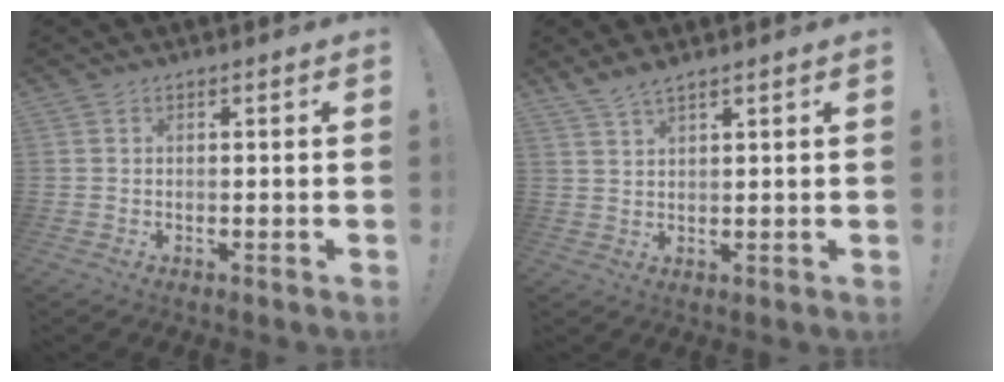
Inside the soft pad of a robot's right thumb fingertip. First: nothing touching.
{"total": 3.5, "force": [3.1, 0.2, 1.8], "torque": [-0.045, -0.012, 0.057]}